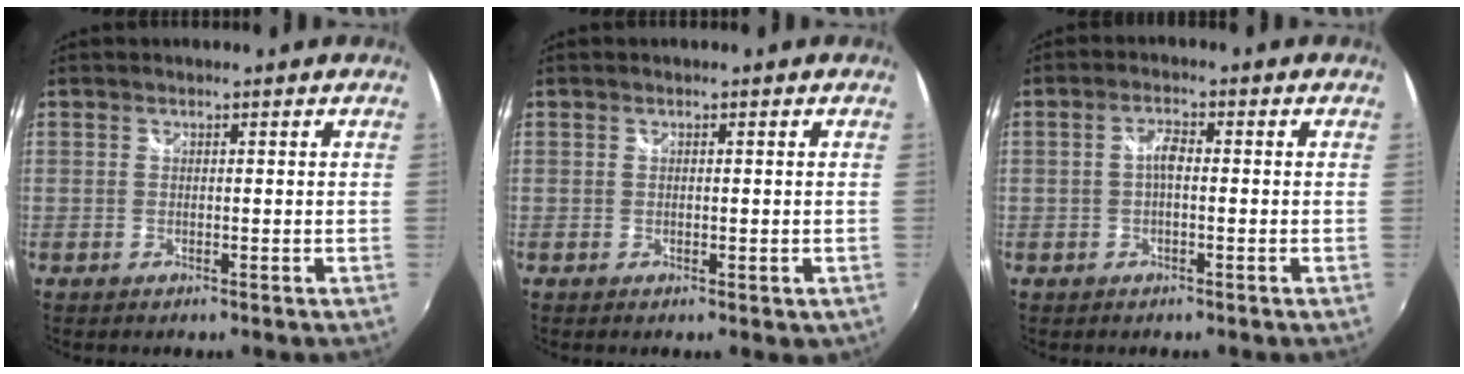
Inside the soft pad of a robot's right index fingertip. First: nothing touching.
{"total": 0.8, "force": [-0.2, 0.6, 0.5], "torque": [-0.007, -0.002, -0.003]}
{"total": 2.4, "force": [-0.5, 0.9, 2.1], "torque": [-0.044, 0.007, -0.010]}